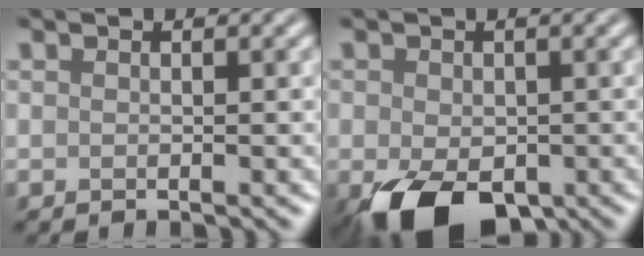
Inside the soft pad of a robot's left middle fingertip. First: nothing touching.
{"total": 9.2, "force": [-4.0, 5.6, 6.1], "torque": [-0.119, -0.038, -0.057]}